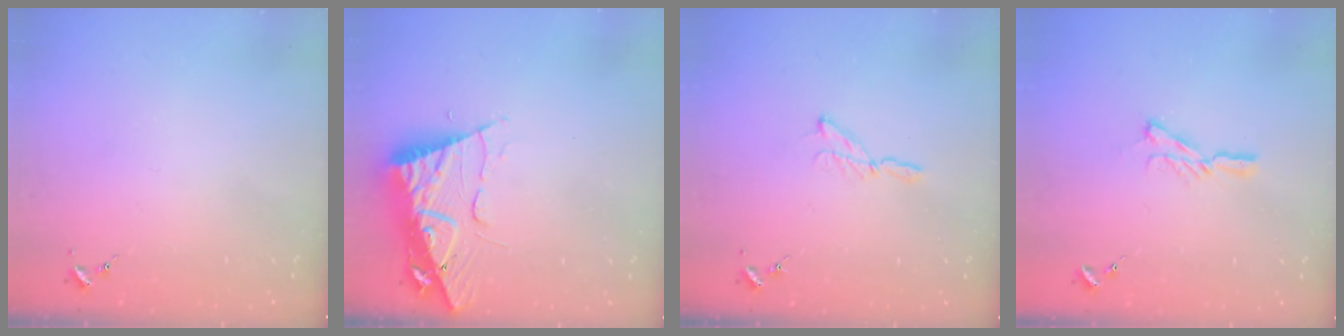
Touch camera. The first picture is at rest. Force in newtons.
{"total": 11.3, "press": 11.3, "slide": 1.3}
{"total": 3.9, "press": 3.9, "slide": 0.4}
{"total": 6.3, "press": 6.3, "slide": 0.1}